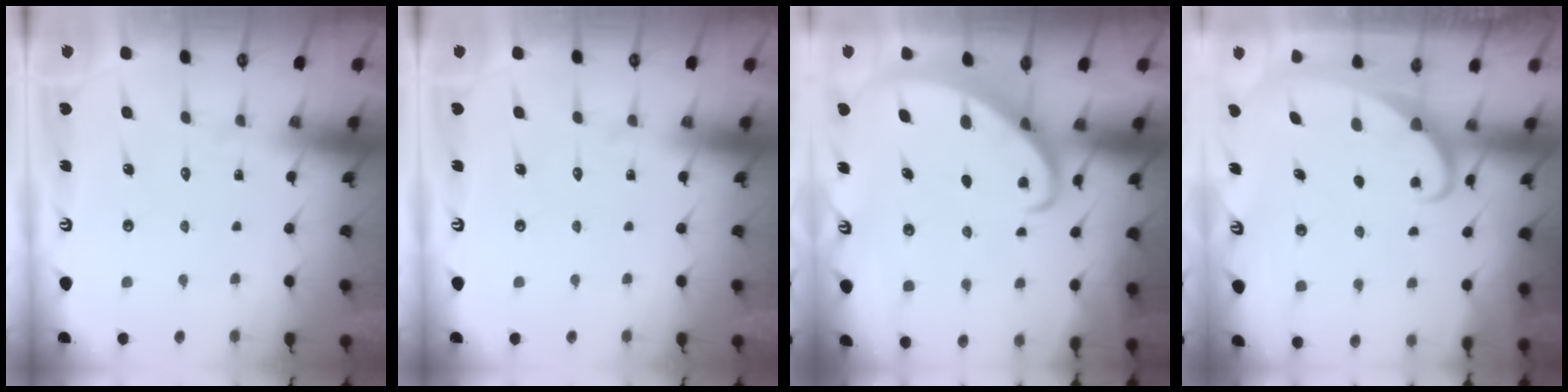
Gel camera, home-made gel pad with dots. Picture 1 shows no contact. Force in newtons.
{"total": 0.0}
{"total": 2.9, "press": 2.9, "slide": 0.3}
{"total": 2.0, "press": 2.0, "slide": 0.1}